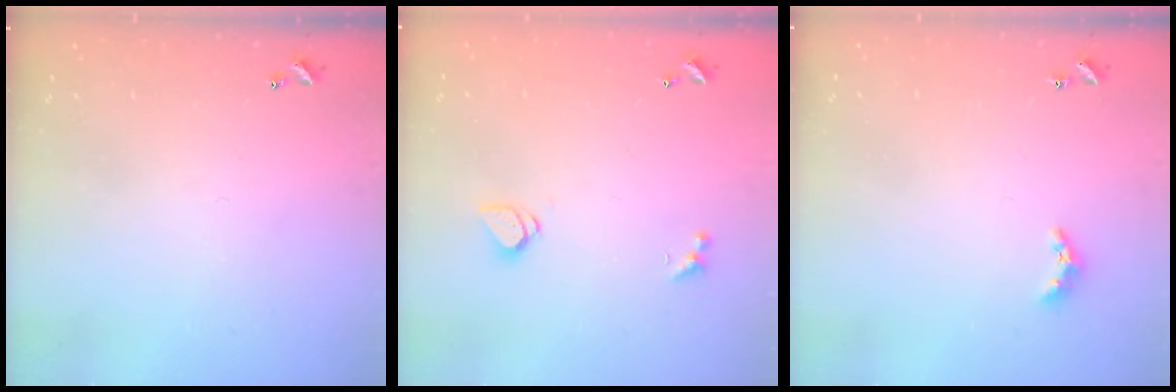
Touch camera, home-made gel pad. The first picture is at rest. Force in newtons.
{"total": 1.3, "press": 1.2, "slide": 0.4}
{"total": 3.3, "press": 3.3, "slide": 0.6}